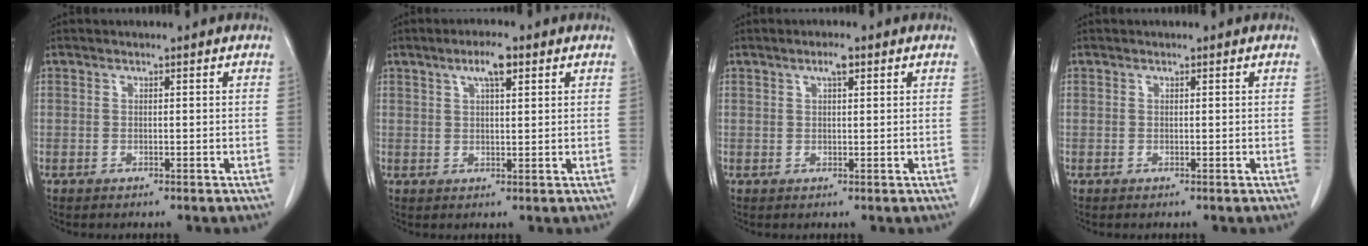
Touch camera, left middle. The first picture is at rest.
{"total": 4.3, "force": [2.4, 0.8, 3.5], "torque": [-0.066, 0.005, 0.042]}
{"total": 2.1, "force": [1.2, 0.3, 1.7], "torque": [-0.033, 0.003, 0.021]}
{"total": 0.0}